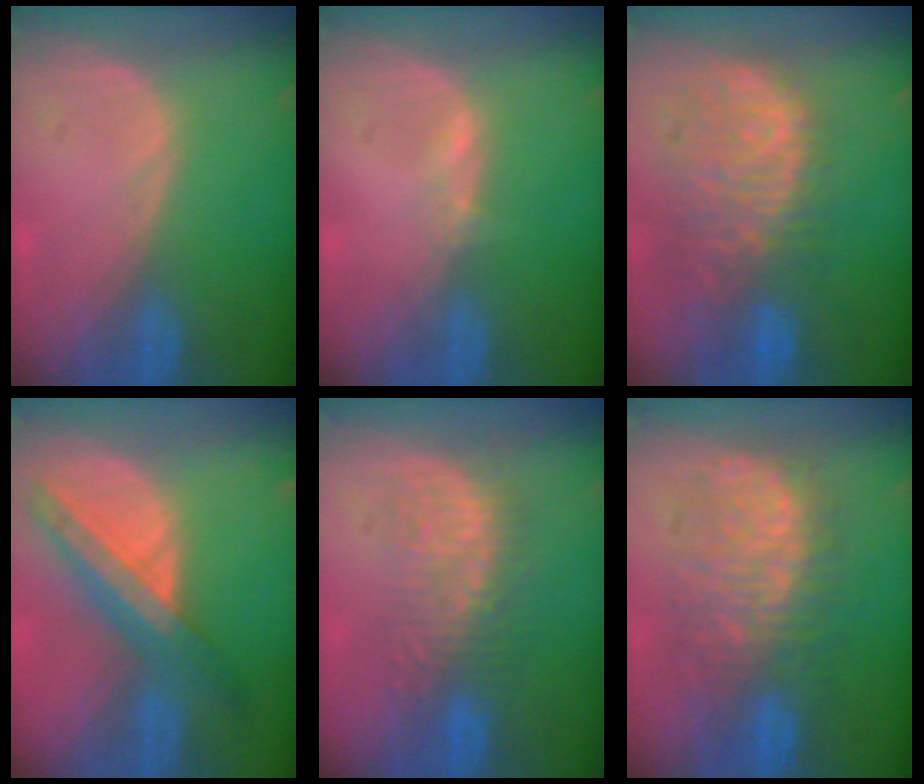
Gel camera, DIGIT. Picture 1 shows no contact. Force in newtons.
{"total": 1.1, "press": 1.1, "slide": 0.3}
{"total": 11.2, "press": 9.6, "slide": 5.8}
{"total": 8.7, "press": 7.6, "slide": 4.2}
{"total": 6.8, "press": 6.7, "slide": 1.4}
{"total": 11.0, "press": 10.9, "slide": 1.3}